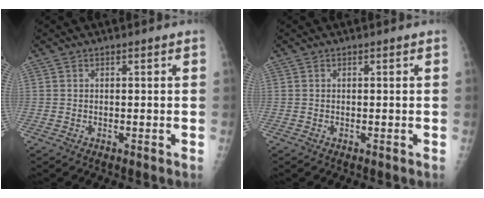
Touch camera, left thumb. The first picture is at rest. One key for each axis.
{"total": 0.0}